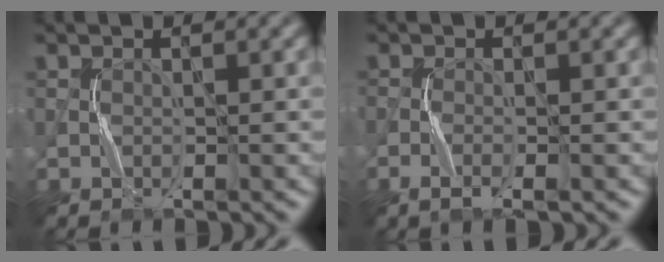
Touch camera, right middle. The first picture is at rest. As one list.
[{"total": 1.7, "force": [-0.9, 0.5, 1.3], "torque": [-0.033, -0.004, -0.023]}]